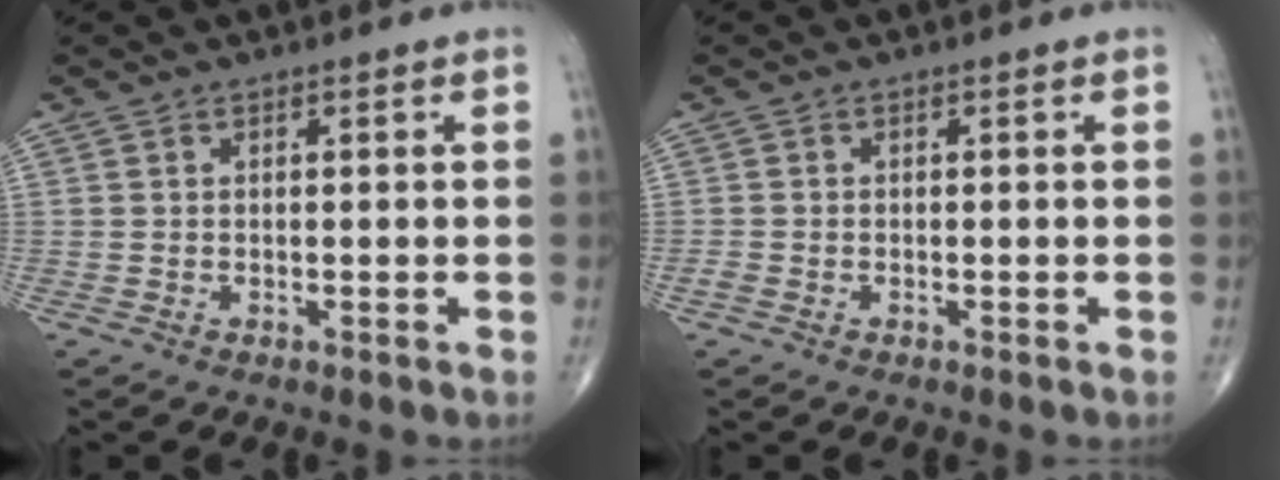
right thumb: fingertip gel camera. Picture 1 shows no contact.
{"total": 0.9, "force": [-0.5, 0.6, 0.5], "torque": [-0.016, -0.002, -0.013]}